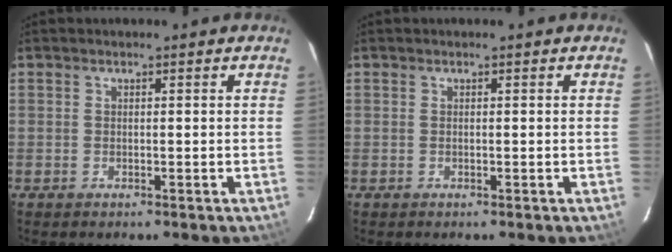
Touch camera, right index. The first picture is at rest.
{"total": 0.0}